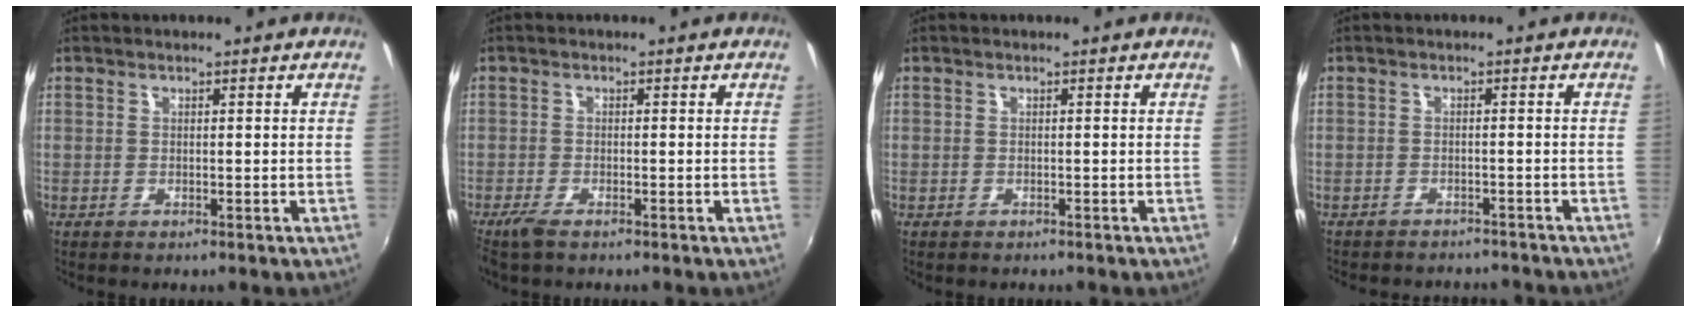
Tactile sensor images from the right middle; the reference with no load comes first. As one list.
[{"total": 2.8, "force": [-2.1, 0.6, 1.7], "torque": [-0.045, -0.008, -0.043]}, {"total": 0.0}, {"total": 7.7, "force": [-7.0, 2.1, 2.2], "torque": [-0.056, -0.012, -0.093]}]